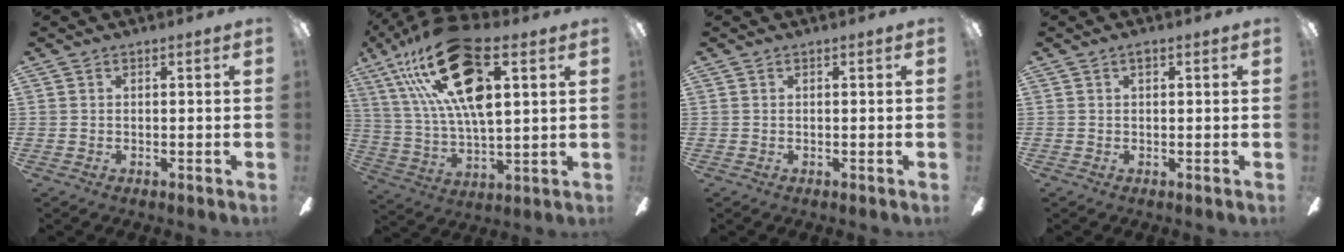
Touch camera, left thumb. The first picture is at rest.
{"total": 25.4, "force": [12.4, 10.1, 19.7], "torque": [-0.380, -0.041, 0.206]}
{"total": 0.0}
{"total": 1.0, "force": [0.5, 0.5, 0.7], "torque": [-0.007, 0.000, 0.007]}